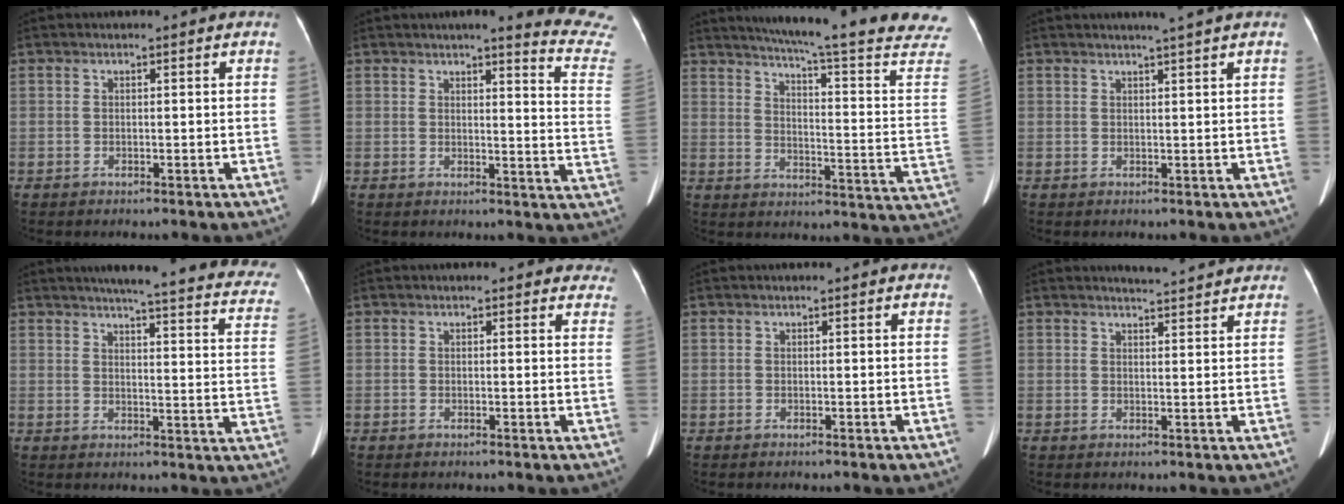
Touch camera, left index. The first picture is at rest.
{"total": 12.4, "force": [11.8, -0.8, 3.7], "torque": [-0.032, -0.094, 0.104]}
{"total": 24.8, "force": [21.3, -0.5, 12.5], "torque": [-0.180, -0.076, 0.258]}
{"total": 2.9, "force": [2.3, -0.9, 1.5], "torque": [-0.019, 0.000, 0.033]}
{"total": 24.4, "force": [20.9, 2.4, 12.3], "torque": [-0.154, -0.042, 0.226]}
{"total": 5.5, "force": [4.9, 2.2, 1.1], "torque": [0.017, -0.005, 0.025]}
{"total": 0.7, "force": [0.7, 0.0, 0.2], "torque": [-0.008, 0.005, 0.005]}
{"total": 4.9, "force": [4.8, -0.1, 1.1], "torque": [-0.025, 0.011, 0.058]}